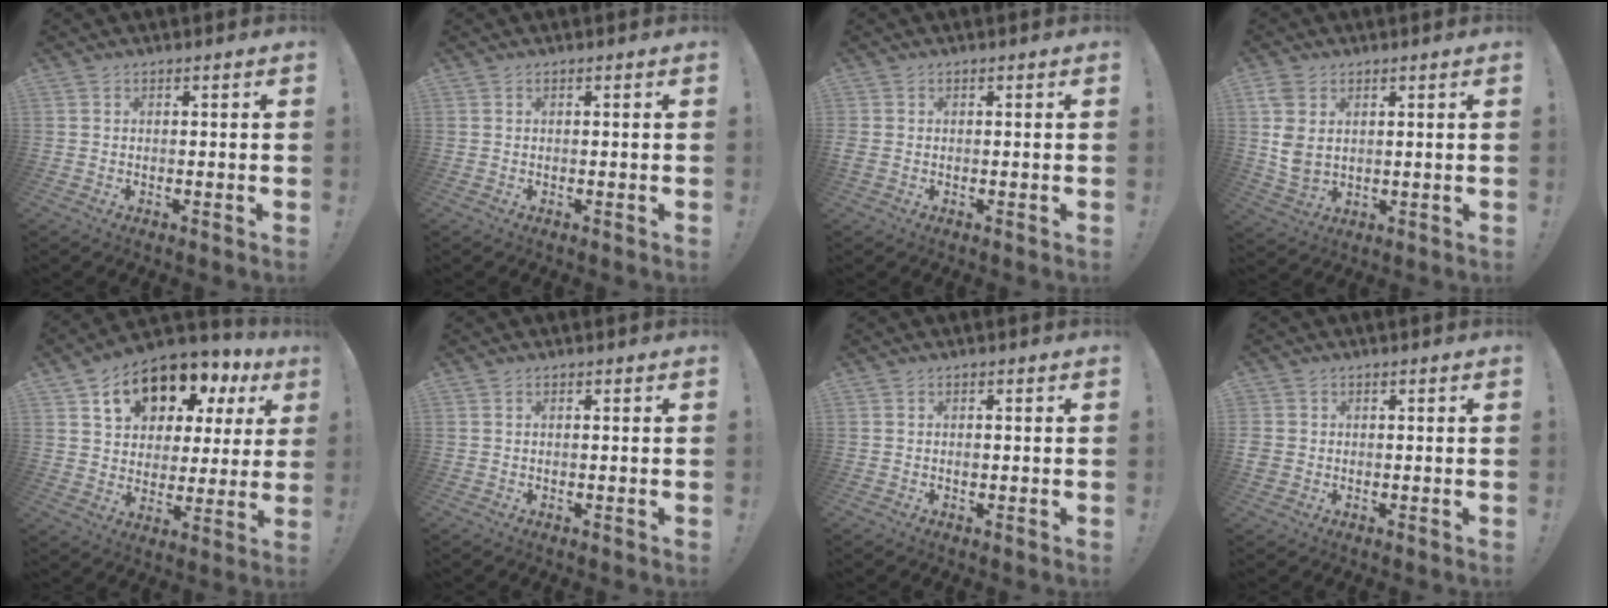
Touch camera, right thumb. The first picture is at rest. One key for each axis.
{"total": 0.0}
{"total": 1.1, "fx": -0.2, "fy": 0.9, "fz": 0.6, "tx": -0.010, "ty": 0.002, "tz": -0.002}
{"total": 8.4, "fx": 2.7, "fy": 6.0, "fz": 5.3, "tx": -0.097, "ty": -0.011, "tz": 0.052}
{"total": 15.1, "fx": 8.9, "fy": 9.1, "fz": 8.0, "tx": -0.120, "ty": -0.058, "tz": 0.162}
{"total": 0.0}
{"total": 0.8, "fx": -0.3, "fy": 0.5, "fz": 0.5, "tx": -0.010, "ty": 0.002, "tz": -0.005}
{"total": 2.9, "fx": -0.1, "fy": 2.7, "fz": 1.0, "tx": -0.018, "ty": 0.001, "tz": -0.003}